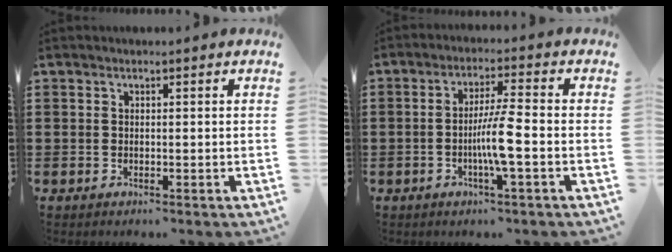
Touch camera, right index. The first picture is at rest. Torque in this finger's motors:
{"motor_torque": [1.44, 0.37, 0.32, 0.09]}